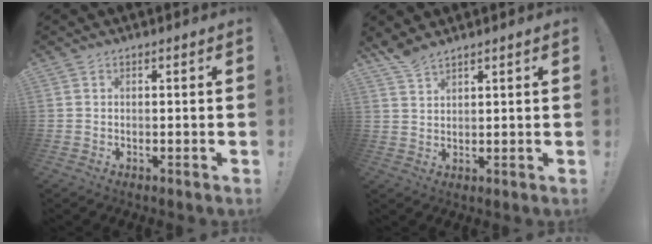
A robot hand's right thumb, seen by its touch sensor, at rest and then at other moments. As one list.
[{"total": 4.4, "force": [4.0, 0.9, 1.7], "torque": [-0.032, -0.023, 0.075]}]